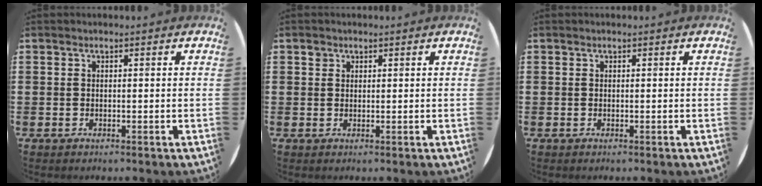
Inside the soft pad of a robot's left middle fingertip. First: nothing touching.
{"total": 1.1, "force": [0.8, 0.7, 0.0], "torque": [0.014, -0.004, 0.012]}
{"total": 0.0}